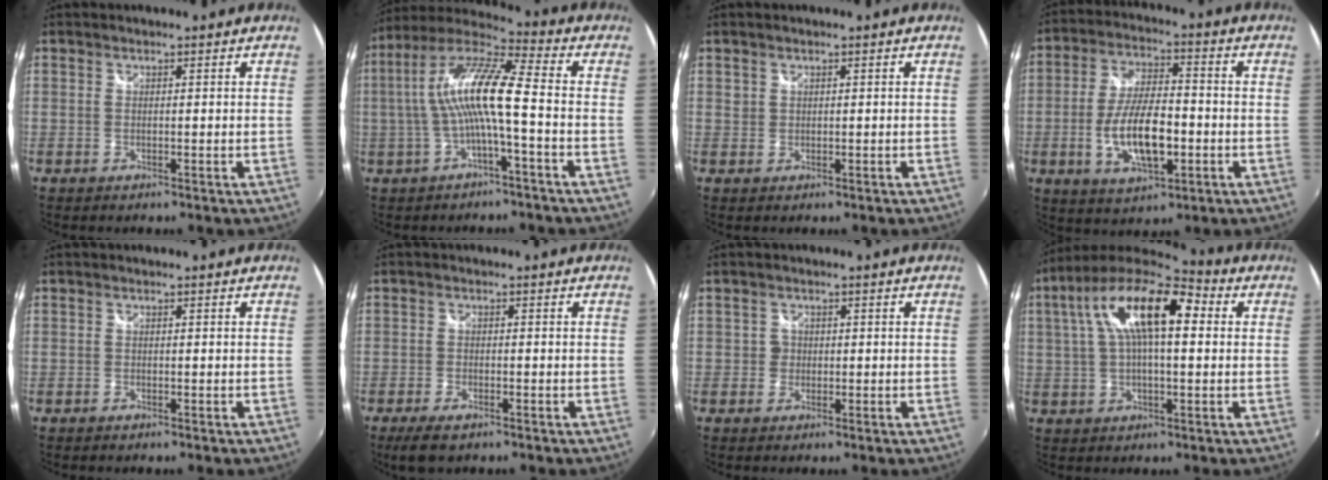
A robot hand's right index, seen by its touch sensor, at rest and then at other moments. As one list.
[{"total": 12.6, "force": [-1.5, 1.4, 12.4], "torque": [-0.243, 0.016, -0.028]}, {"total": 0.9, "force": [0.4, 0.8, 0.1], "torque": [0.001, 0.004, 0.007]}, {"total": 12.7, "force": [-3.2, 5.0, 11.3], "torque": [-0.222, -0.002, -0.050]}, {"total": 0.0}, {"total": 4.7, "force": [-3.3, 1.6, 3.0], "torque": [-0.074, -0.013, -0.057]}, {"total": 1.5, "force": [-0.3, 1.5, 0.0], "torque": [0.001, 0.005, -0.003]}, {"total": 17.6, "force": [4.6, 6.7, 15.6], "torque": [-0.279, 0.031, 0.064]}]